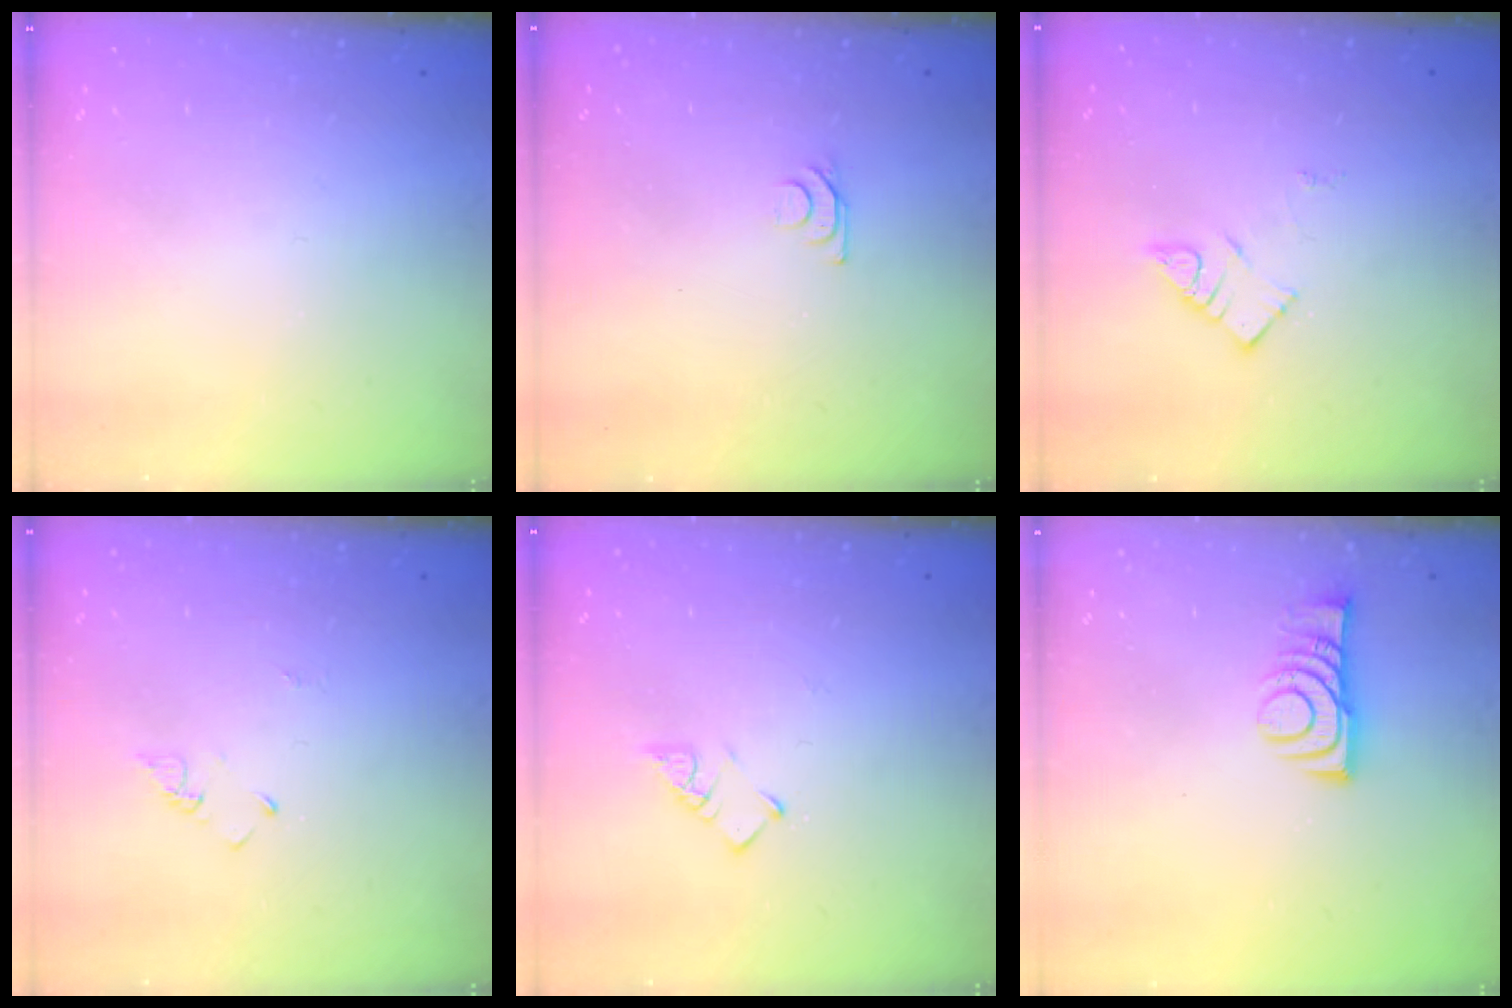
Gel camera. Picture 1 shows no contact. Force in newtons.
{"total": 5.1, "press": 5.0, "slide": 0.7}
{"total": 5.3, "press": 5.3, "slide": 0.2}
{"total": 2.0, "press": 2.0, "slide": 0.3}
{"total": 3.1, "press": 3.1, "slide": 0.4}
{"total": 8.6, "press": 8.5, "slide": 0.8}